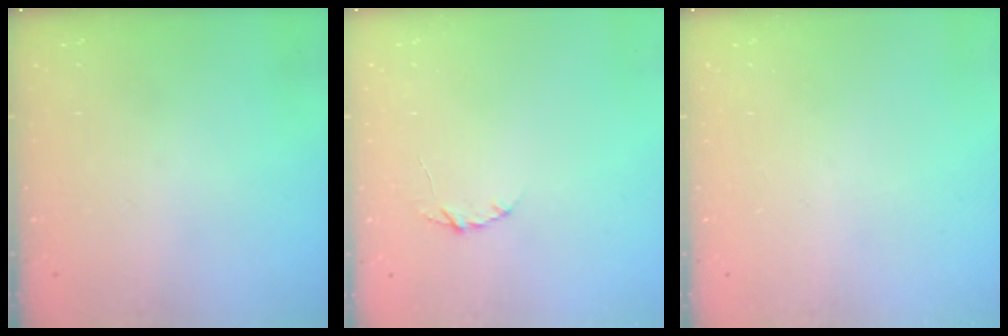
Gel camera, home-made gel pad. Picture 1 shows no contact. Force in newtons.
{"total": 3.9, "press": 3.9, "slide": 0.5}
{"total": 0.0}